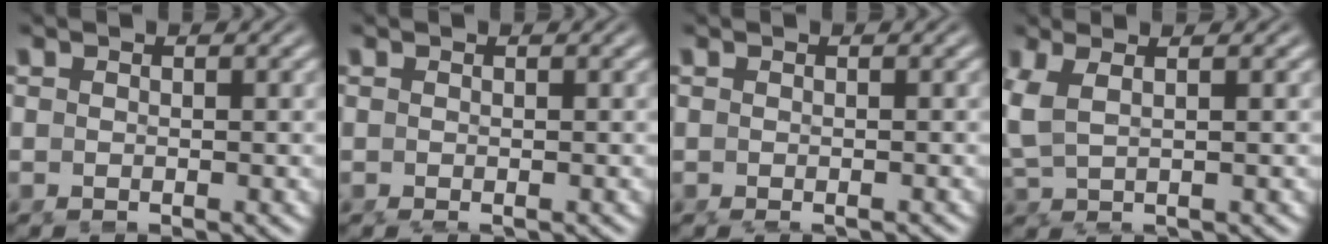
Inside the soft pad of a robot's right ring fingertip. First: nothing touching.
{"total": 0.7, "force": [-0.6, 0.1, 0.5], "torque": [-0.011, -0.004, -0.004]}
{"total": 1.1, "force": [-0.9, 0.2, 0.5], "torque": [-0.014, -0.004, -0.010]}
{"total": 4.0, "force": [0.8, 2.3, 3.2], "torque": [-0.077, 0.003, 0.020]}